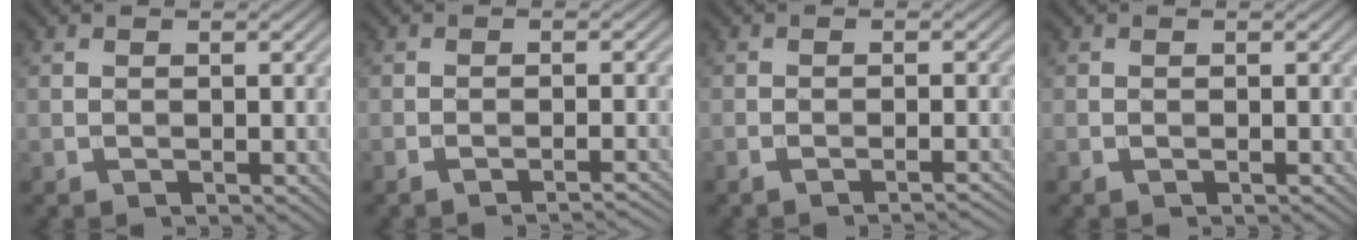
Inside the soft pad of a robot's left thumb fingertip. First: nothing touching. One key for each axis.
{"total": 2.2, "fx": -1.7, "fy": 0.2, "fz": 1.3, "tx": -0.011, "ty": 0.005, "tz": -0.033}
{"total": 1.9, "fx": -1.4, "fy": 0.3, "fz": 1.2, "tx": -0.010, "ty": 0.004, "tz": -0.028}
{"total": 0.0}